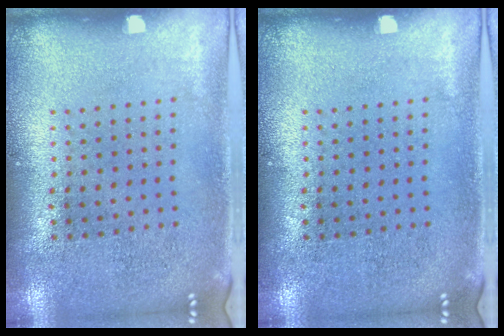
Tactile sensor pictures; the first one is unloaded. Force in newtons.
{"total": 0.0}